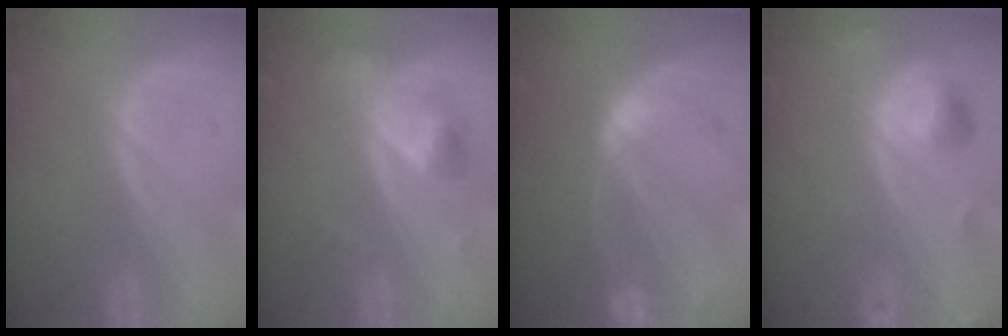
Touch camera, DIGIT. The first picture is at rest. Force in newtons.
{"total": 5.2, "press": 4.9, "slide": 1.8}
{"total": 7.6, "press": 6.6, "slide": 3.8}
{"total": 5.2, "press": 4.9, "slide": 1.8}